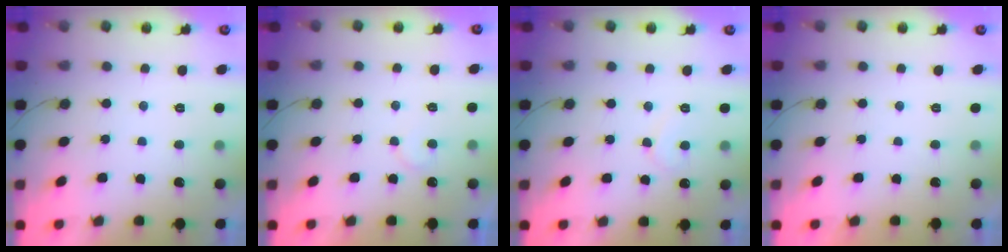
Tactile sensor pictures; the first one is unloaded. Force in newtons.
{"total": 4.8, "press": 4.8, "slide": 0.3}
{"total": 5.8, "press": 5.8, "slide": 0.3}
{"total": 1.7, "press": 1.7, "slide": 0.0}